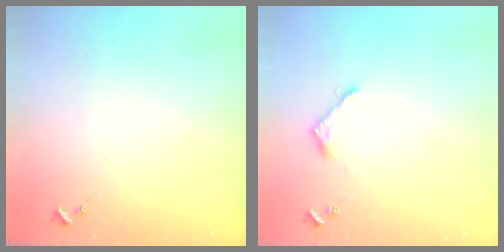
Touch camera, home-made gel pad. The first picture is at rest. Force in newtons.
{"total": 3.6, "press": 3.6, "slide": 0.4}